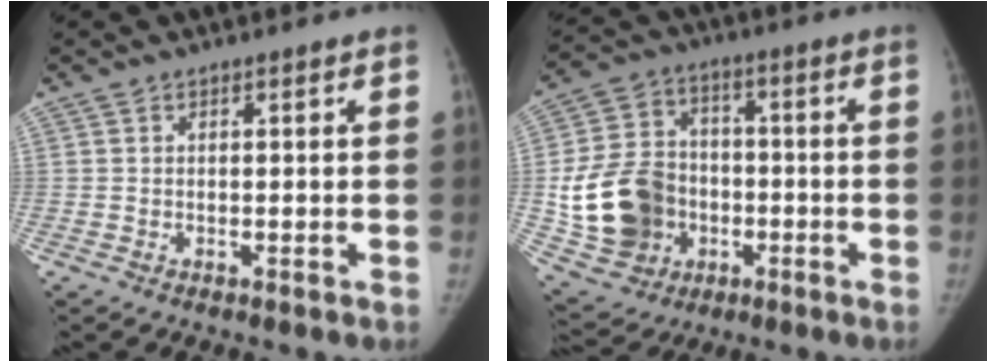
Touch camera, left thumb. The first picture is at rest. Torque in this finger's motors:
{"motor_torque": [1.48, 1.92, 0.60, -0.47, 0.12]}